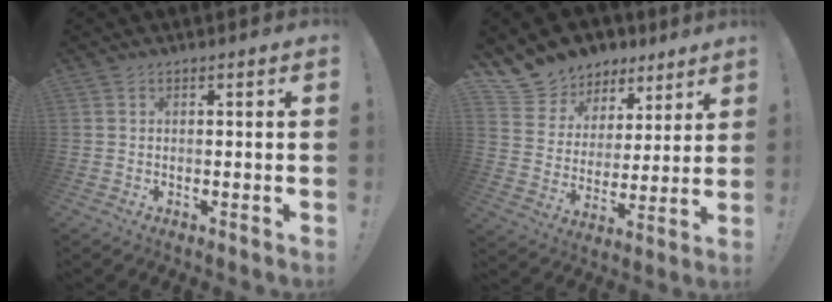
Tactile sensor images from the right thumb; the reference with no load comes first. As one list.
[{"total": 11.3, "force": [8.2, 7.6, 1.5], "torque": [-0.033, -0.067, 0.159]}]